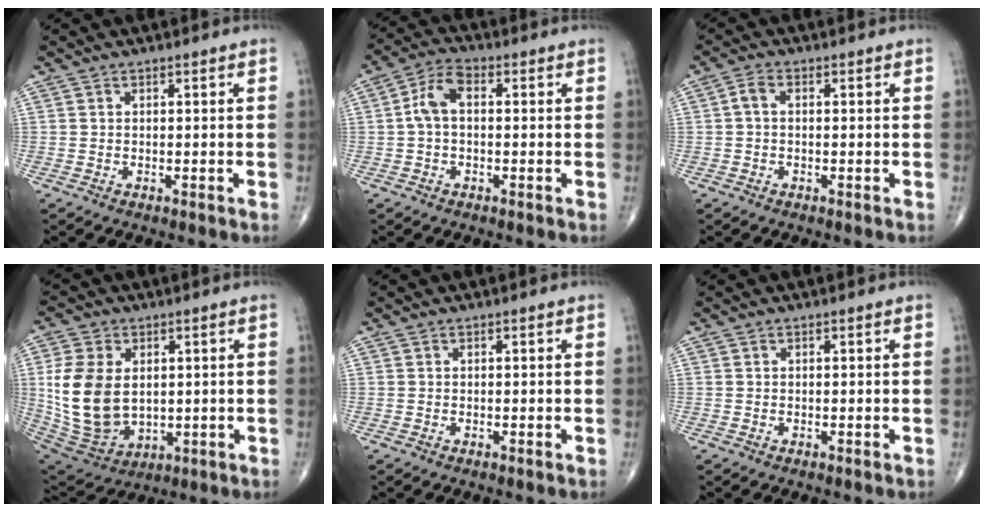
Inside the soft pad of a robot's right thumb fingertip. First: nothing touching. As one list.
[{"total": 6.0, "force": [0.3, 3.5, 4.9], "torque": [-0.094, 0.020, -0.004]}, {"total": 2.3, "force": [0.1, 1.4, 1.8], "torque": [-0.032, 0.008, -0.004]}, {"total": 15.7, "force": [1.5, 10.6, 11.4], "torque": [-0.213, -0.014, 0.048]}, {"total": 0.0}, {"total": 0.0}]